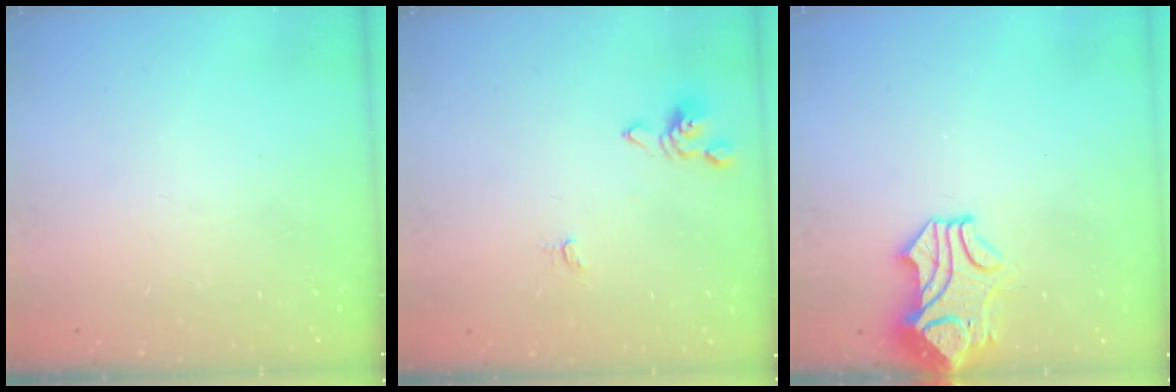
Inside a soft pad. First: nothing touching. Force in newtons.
{"total": 0.6, "press": 0.4, "slide": 0.4}
{"total": 2.5, "press": 2.3, "slide": 1.0}